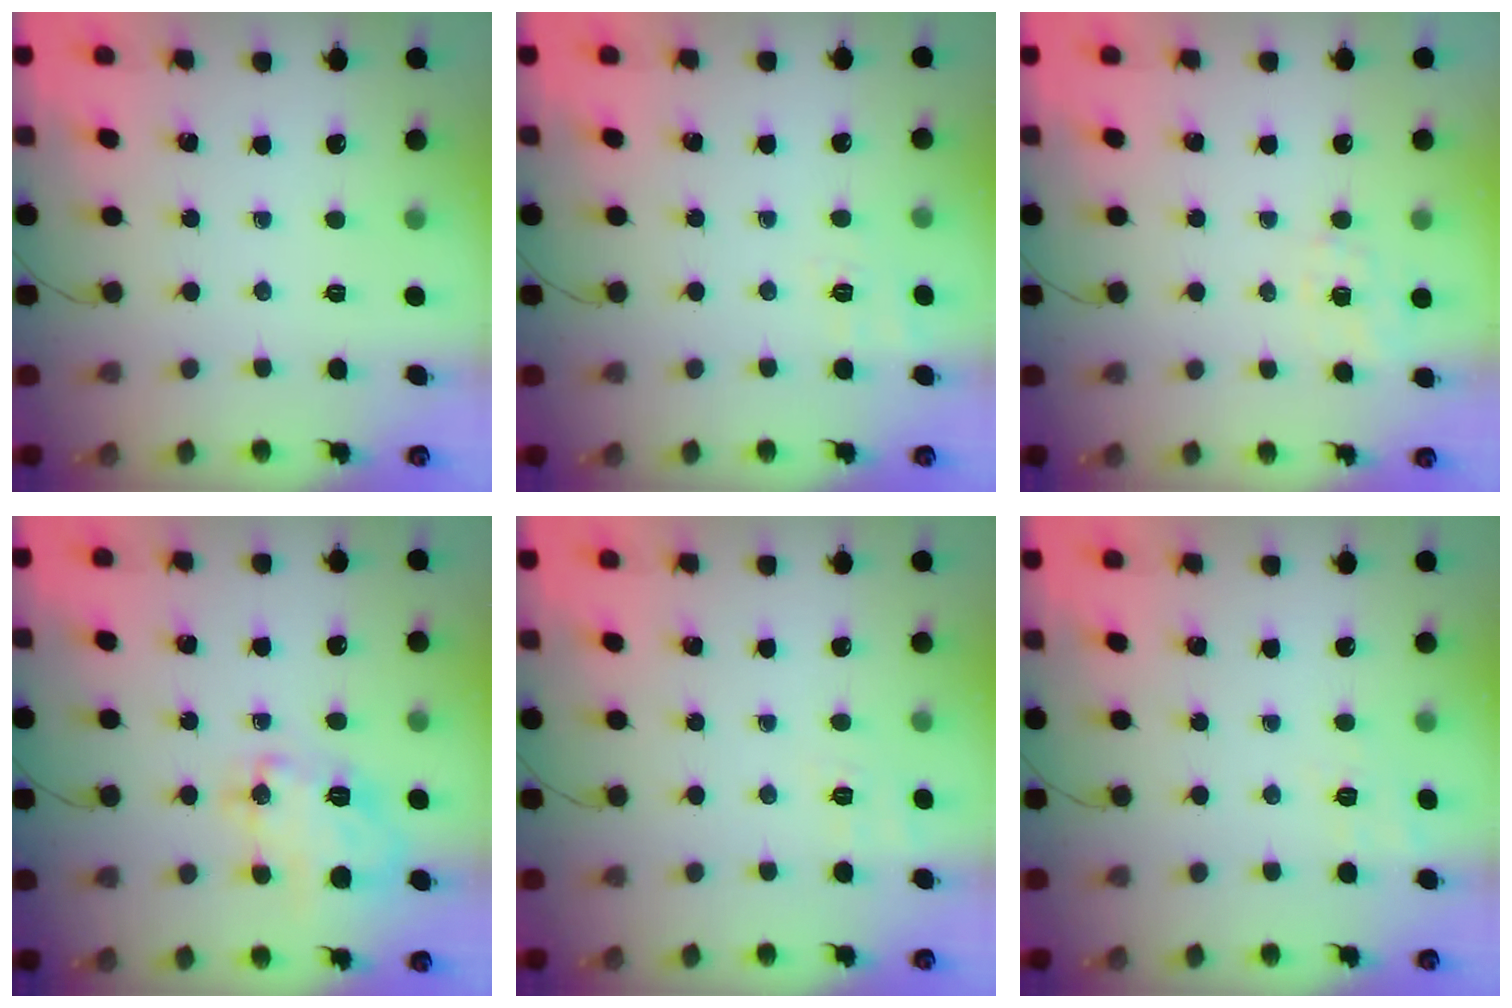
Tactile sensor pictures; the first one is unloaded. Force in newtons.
{"total": 2.4, "press": 1.3, "slide": 2.1}
{"total": 5.2, "press": 4.9, "slide": 1.6}
{"total": 13.1, "press": 13.0, "slide": 0.9}
{"total": 2.1, "press": 0.8, "slide": 2.0}
{"total": 2.4, "press": 1.2, "slide": 2.1}